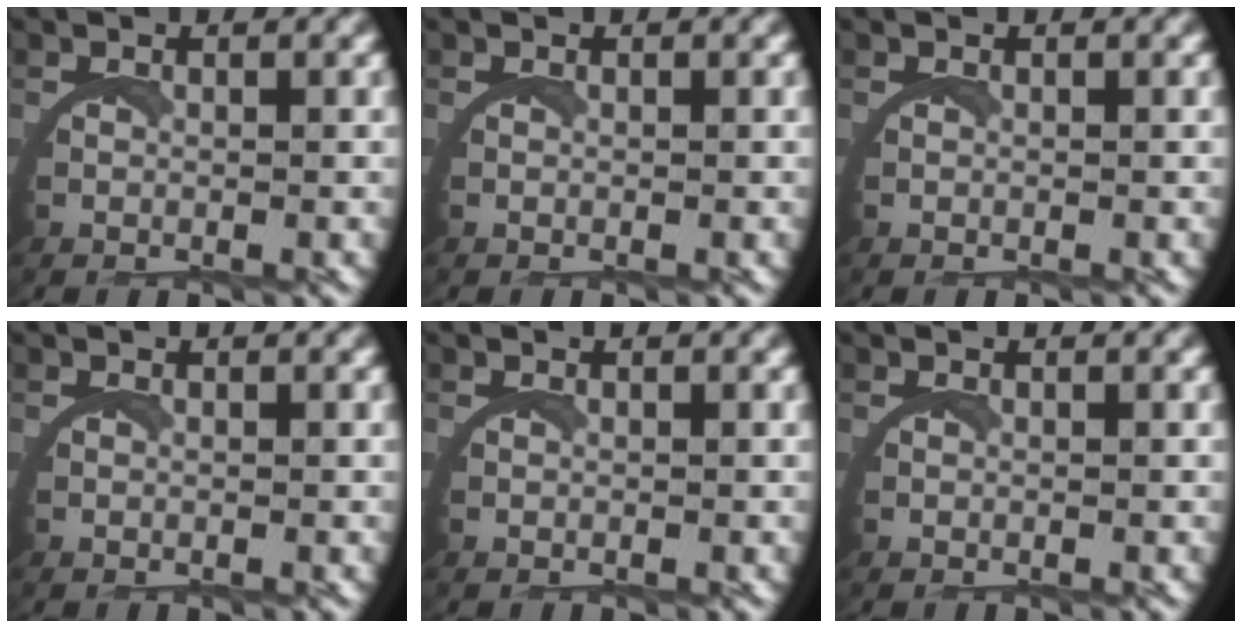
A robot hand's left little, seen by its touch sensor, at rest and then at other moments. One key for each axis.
{"total": 0.0}
{"total": 0.0}
{"total": 0.0}
{"total": 0.0}
{"total": 0.0}